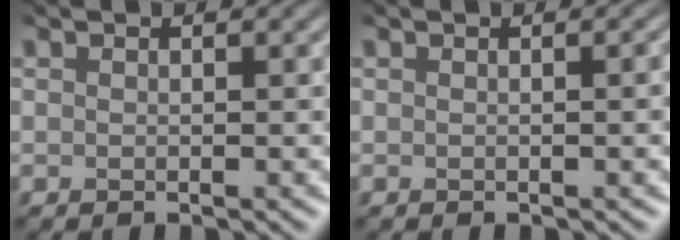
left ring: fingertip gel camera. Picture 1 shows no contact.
{"total": 2.9, "force": [0.4, 1.3, 2.6], "torque": [-0.013, 0.012, -0.009]}